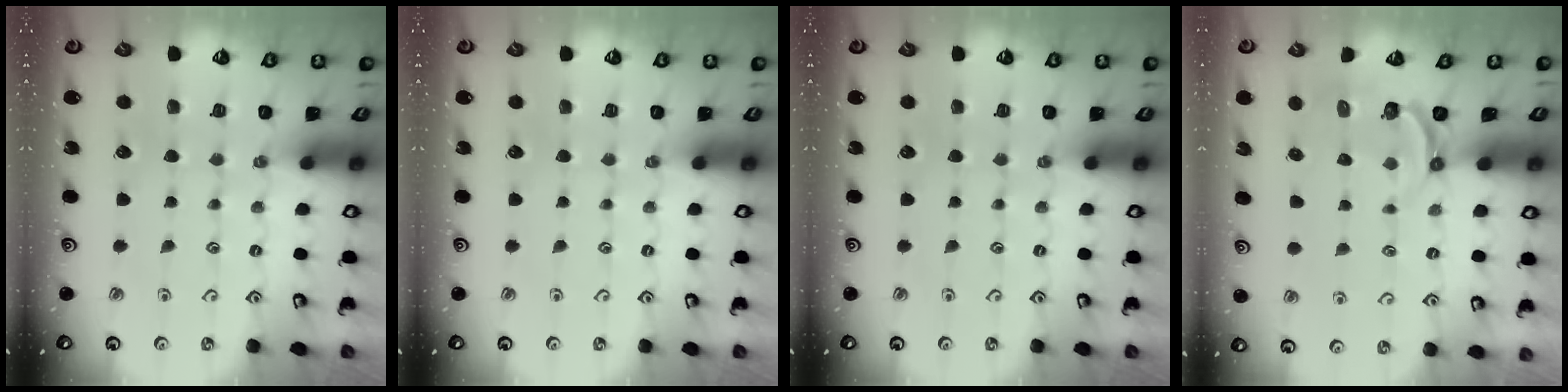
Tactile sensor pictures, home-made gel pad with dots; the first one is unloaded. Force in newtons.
{"total": 0.0}
{"total": 0.0}
{"total": 4.5, "press": 3.6, "slide": 2.6}